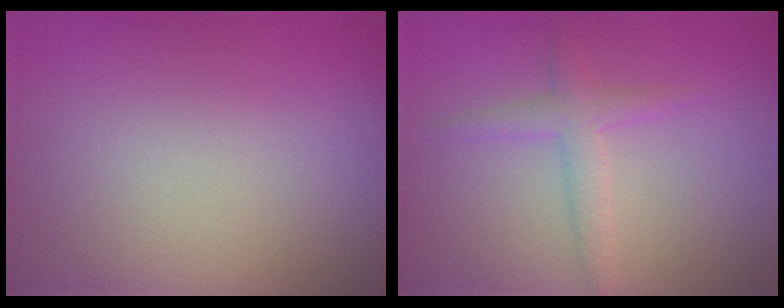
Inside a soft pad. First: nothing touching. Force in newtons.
{"total": 2.2, "press": 2.2, "slide": 0.1}